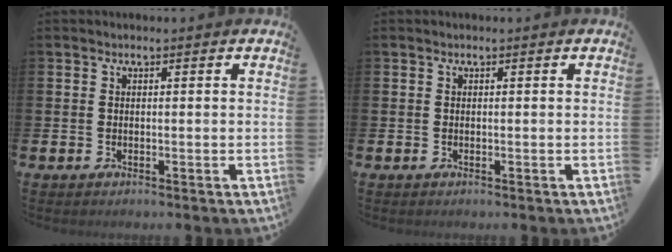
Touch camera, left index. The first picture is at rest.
{"total": 0.0}